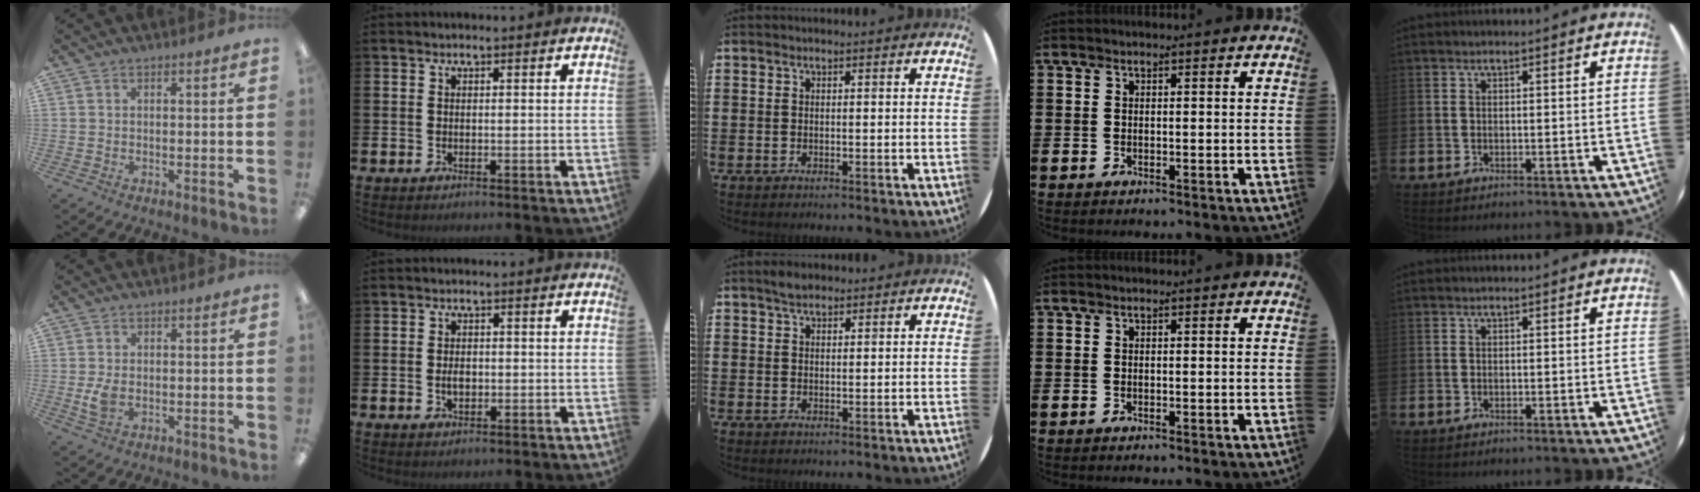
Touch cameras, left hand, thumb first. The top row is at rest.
{"thumb": {"total": 4.1, "force": [-0.2, 2.6, 3.1], "torque": [-0.061, -0.009, -0.010]}, "index": {"total": 2.0, "force": [-0.2, 1.2, 1.5], "torque": [-0.019, 0.000, -0.006]}, "middle": {"total": 1.8, "force": [1.6, 0.6, 0.6], "torque": [-0.005, 0.002, 0.028]}}